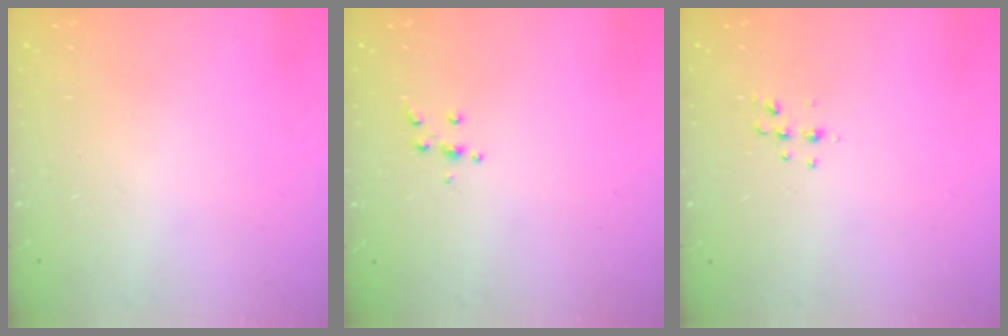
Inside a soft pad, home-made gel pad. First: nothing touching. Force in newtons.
{"total": 4.8, "press": 4.8, "slide": 0.6}
{"total": 4.9, "press": 4.8, "slide": 1.0}